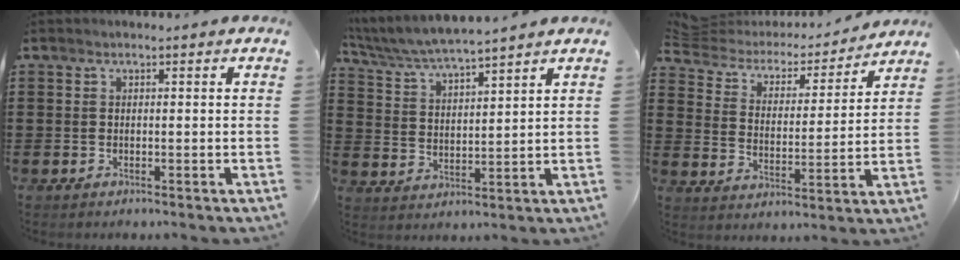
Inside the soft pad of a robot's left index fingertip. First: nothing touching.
{"total": 4.9, "force": [4.7, -0.3, 1.4], "torque": [-0.048, -0.030, 0.078]}
{"total": 3.8, "force": [3.3, 1.7, 1.0], "torque": [-0.045, -0.021, 0.048]}